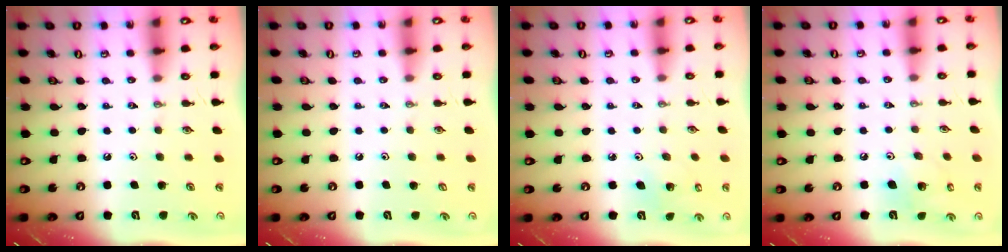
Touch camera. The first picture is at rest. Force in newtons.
{"total": 0.7, "press": 0.1, "slide": 0.7}
{"total": 3.5, "press": 3.5, "slide": 0.2}
{"total": 9.4, "press": 9.2, "slide": 1.8}